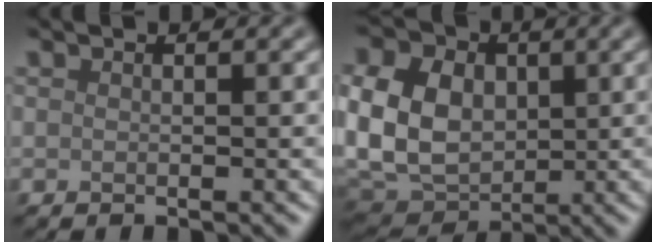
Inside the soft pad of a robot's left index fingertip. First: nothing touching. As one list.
[{"total": 8.9, "force": [1.1, 6.8, 5.6], "torque": [-0.139, 0.005, 0.009]}]